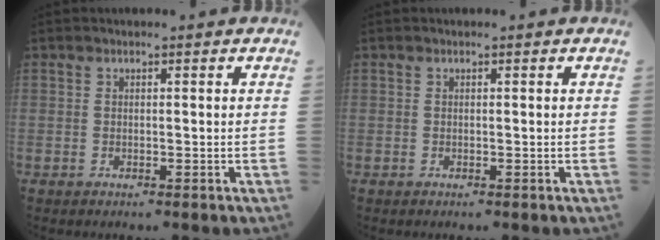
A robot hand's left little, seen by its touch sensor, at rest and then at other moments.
{"total": 0.0}